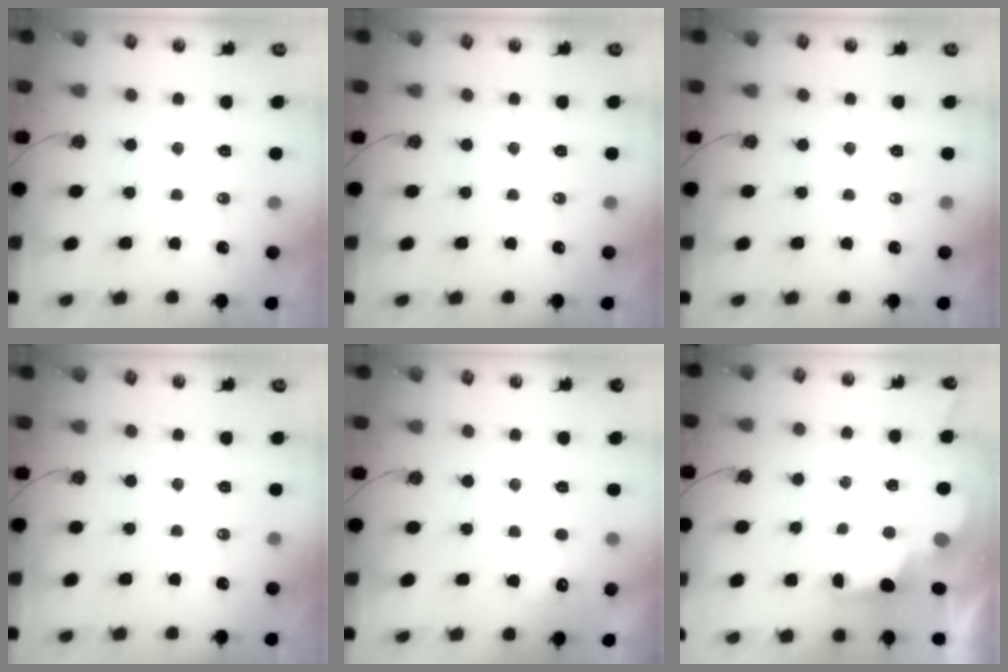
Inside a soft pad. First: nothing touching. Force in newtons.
{"total": 0.0}
{"total": 0.0}
{"total": 0.0}
{"total": 5.1, "press": 5.0, "slide": 1.2}
{"total": 2.9, "press": 2.8, "slide": 0.9}